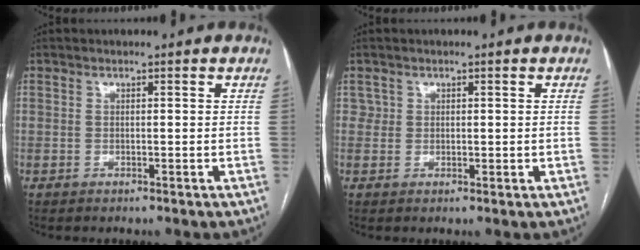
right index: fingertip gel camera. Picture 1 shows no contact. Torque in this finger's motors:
{"motor_torque": [-0.31, 0.63, 0.05, 0.04]}